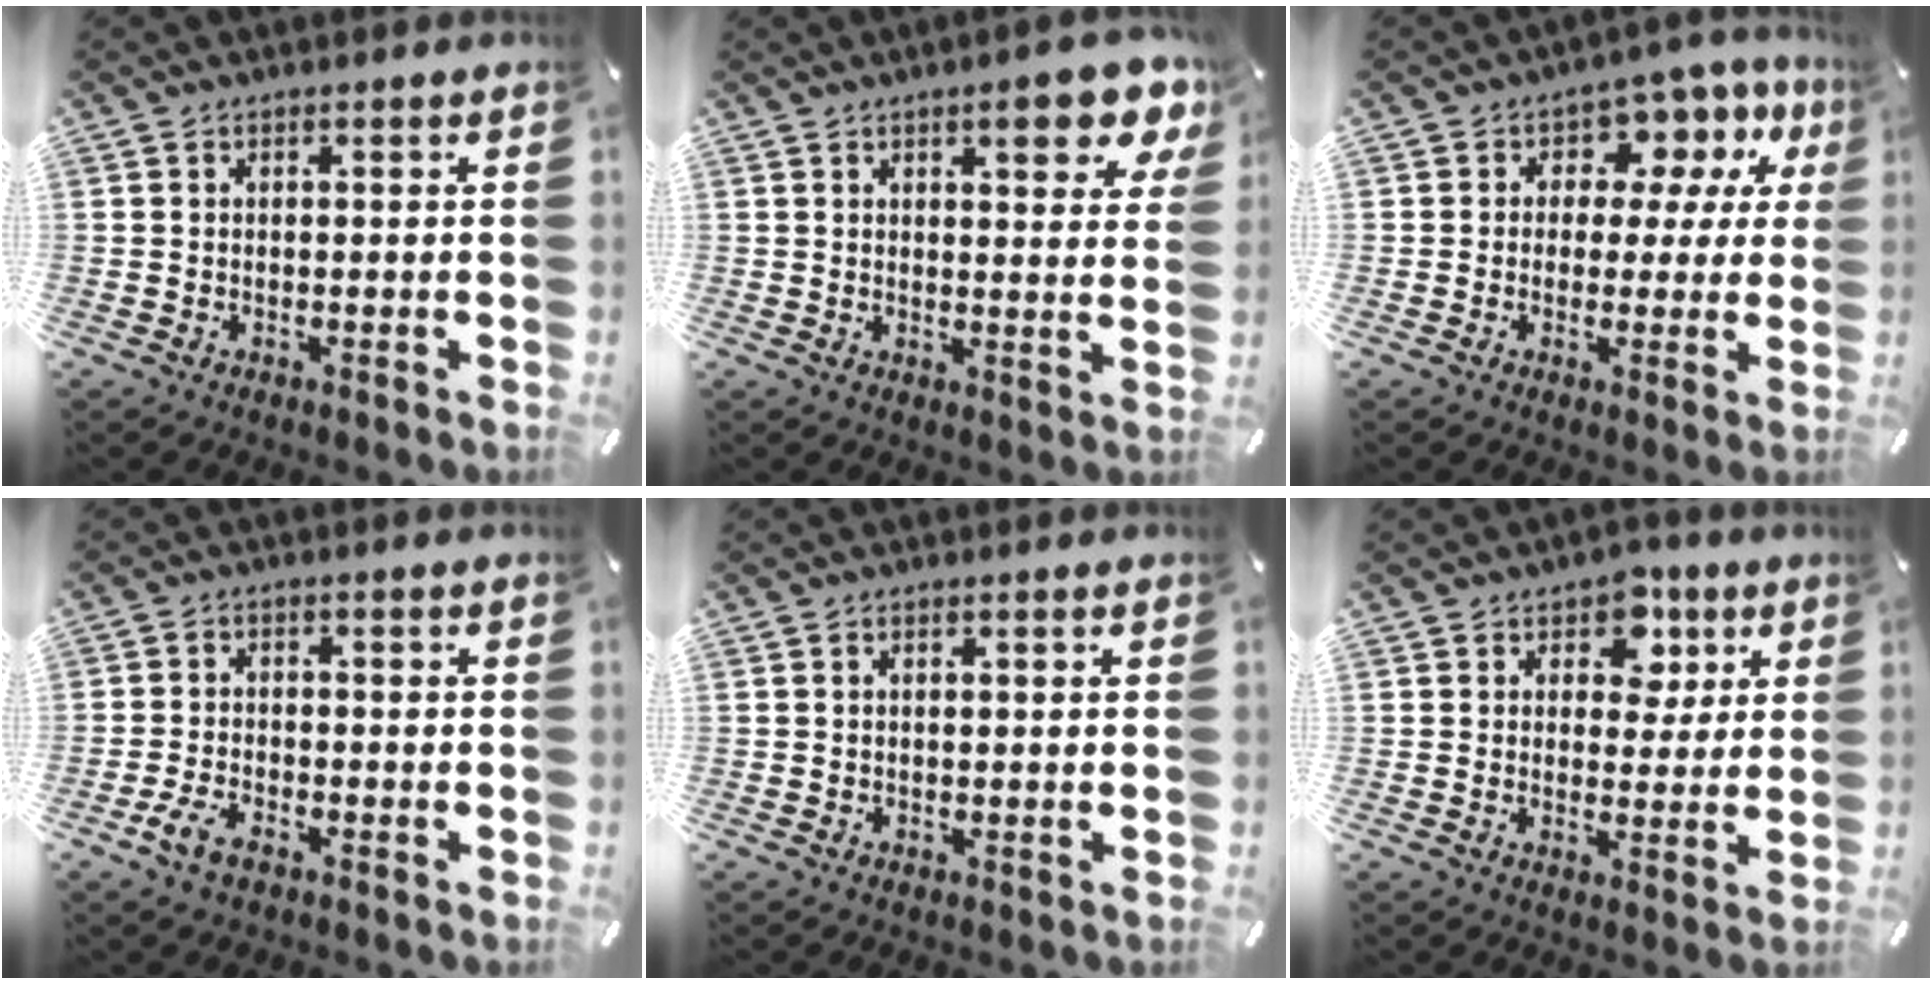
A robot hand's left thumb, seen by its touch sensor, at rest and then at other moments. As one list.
[{"total": 9.9, "force": [5.8, 3.1, 7.5], "torque": [-0.096, -0.030, 0.092]}, {"total": 8.3, "force": [2.7, 6.5, 4.4], "torque": [-0.063, -0.016, 0.046]}, {"total": 4.4, "force": [-2.6, 2.3, 2.8], "torque": [-0.072, 0.005, -0.054]}, {"total": 0.7, "force": [0.1, 0.2, 0.7], "torque": [-0.013, 0.001, 0.001]}, {"total": 8.4, "force": [3.3, 6.4, 4.2], "torque": [-0.044, -0.008, 0.054]}]